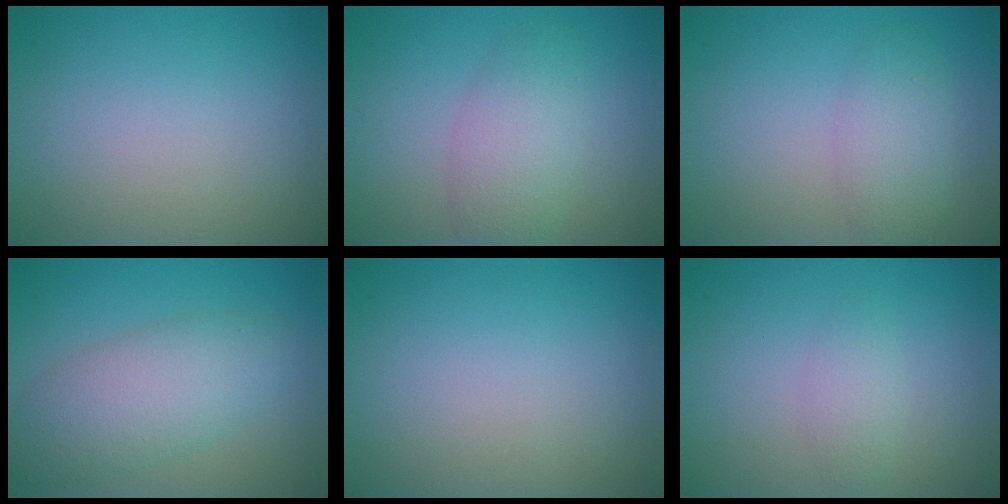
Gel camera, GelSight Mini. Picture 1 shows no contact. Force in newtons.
{"total": 3.8, "press": 3.8, "slide": 0.1}
{"total": 2.8, "press": 2.8, "slide": 0.1}
{"total": 5.6, "press": 5.6, "slide": 0.3}
{"total": 0.0}
{"total": 1.6, "press": 1.6, "slide": 0.1}